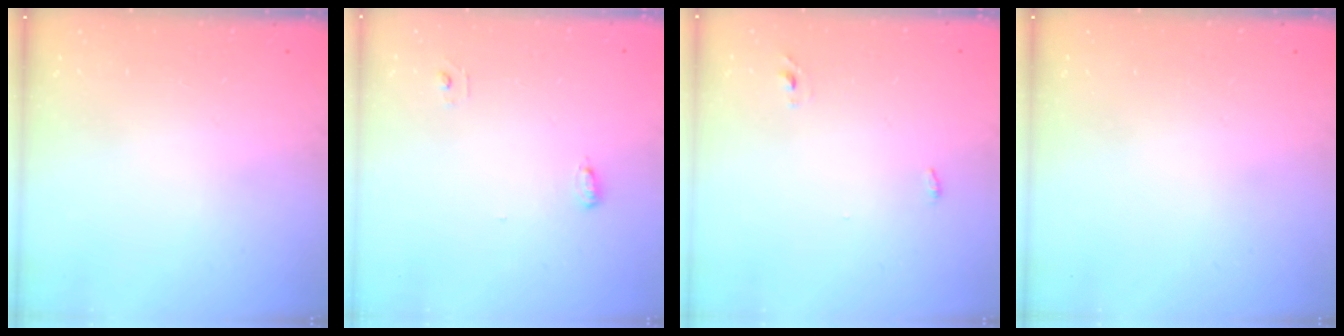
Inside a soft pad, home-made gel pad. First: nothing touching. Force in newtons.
{"total": 4.5, "press": 4.3, "slide": 1.2}
{"total": 2.7, "press": 2.6, "slide": 0.9}
{"total": 0.0}